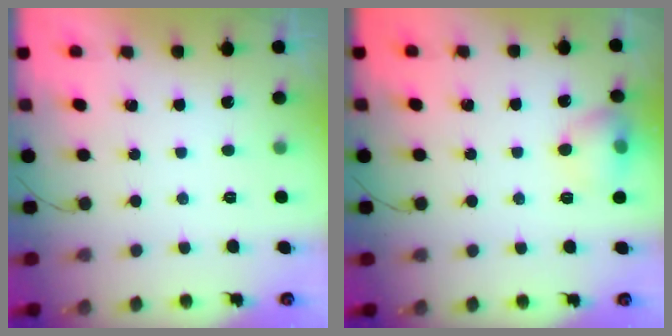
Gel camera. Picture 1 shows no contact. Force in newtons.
{"total": 9.0, "press": 8.9, "slide": 1.3}